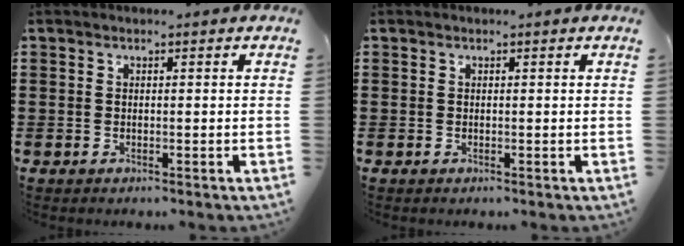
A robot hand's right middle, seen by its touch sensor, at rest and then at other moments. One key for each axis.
{"total": 0.0}